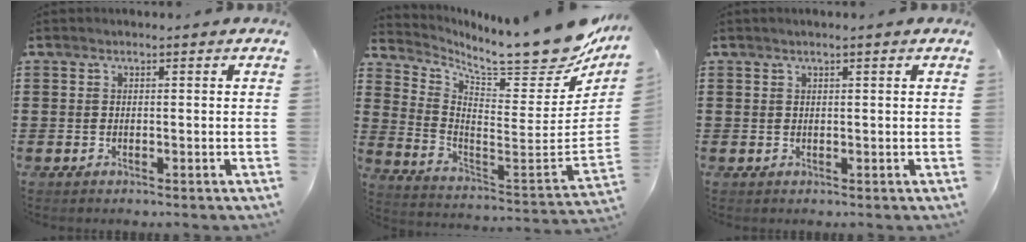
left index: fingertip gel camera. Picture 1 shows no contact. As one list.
[{"total": 11.5, "force": [9.8, 0.9, 5.9], "torque": [-0.109, -0.094, 0.158]}, {"total": 0.9, "force": [0.5, 0.0, 0.8], "torque": [-0.013, 0.000, 0.010]}]